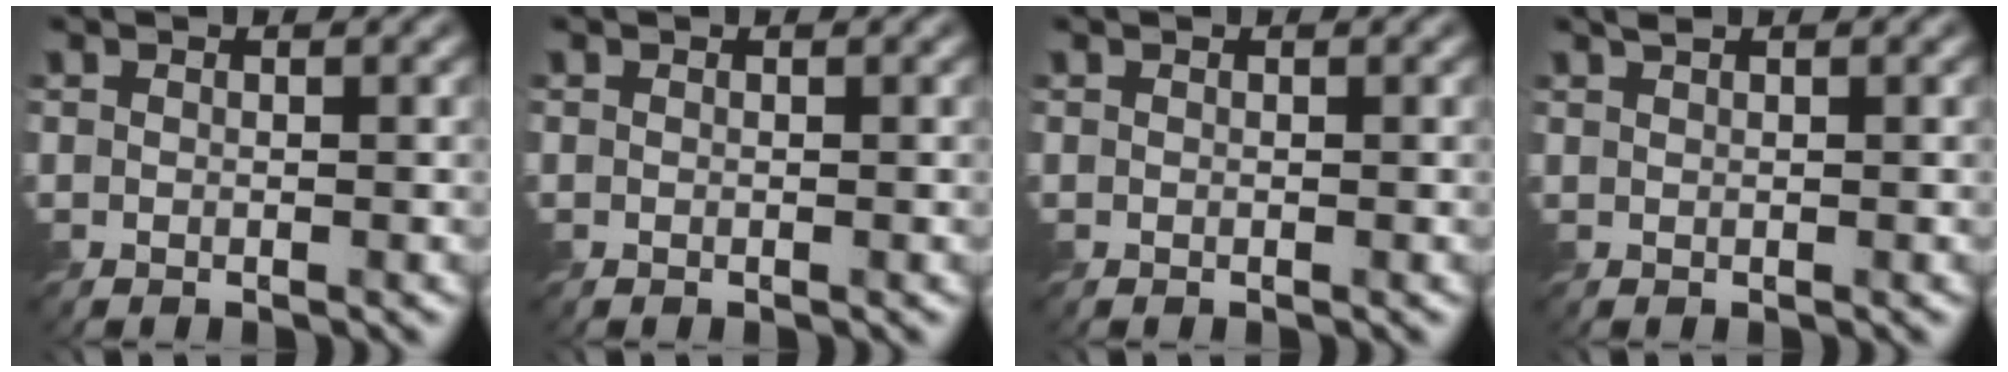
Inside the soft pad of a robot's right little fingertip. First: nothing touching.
{"total": 0.0}
{"total": 0.0}
{"total": 0.9, "force": [0.6, 0.2, 0.5], "torque": [-0.008, 0.001, 0.010]}